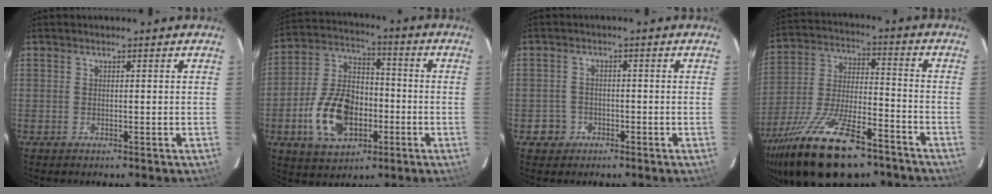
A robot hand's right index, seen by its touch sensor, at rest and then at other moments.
{"total": 15.7, "force": [-5.1, 10.0, 10.9], "torque": [-0.232, 0.017, -0.078]}
{"total": 3.4, "force": [-1.5, 3.0, 0.1], "torque": [-0.005, 0.017, -0.024]}
{"total": 24.3, "force": [-16.3, 8.8, 15.7], "torque": [-0.308, -0.040, -0.269]}